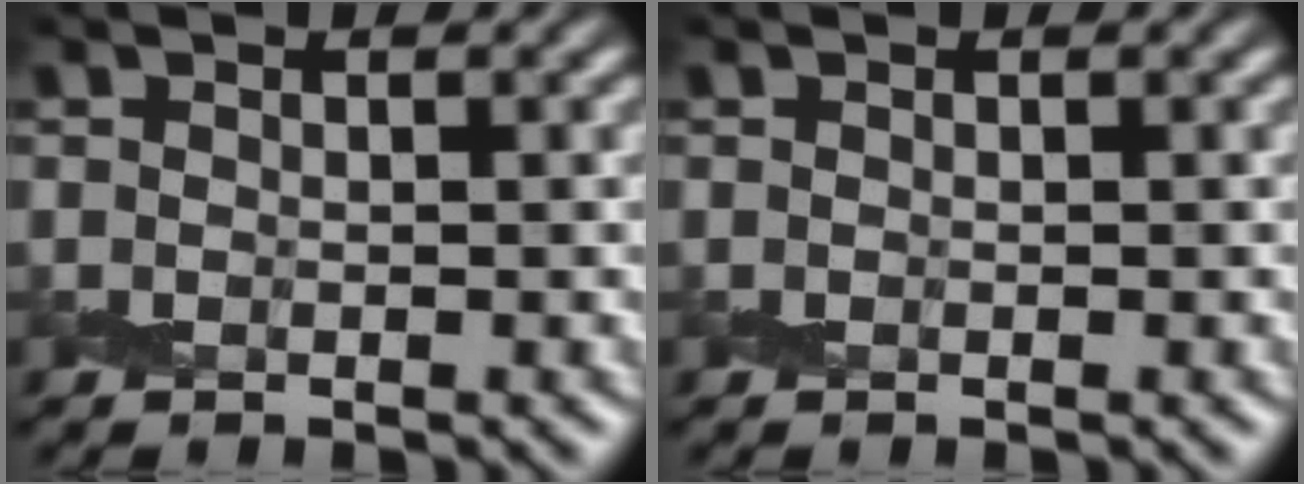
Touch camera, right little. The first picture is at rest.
{"total": 0.0}